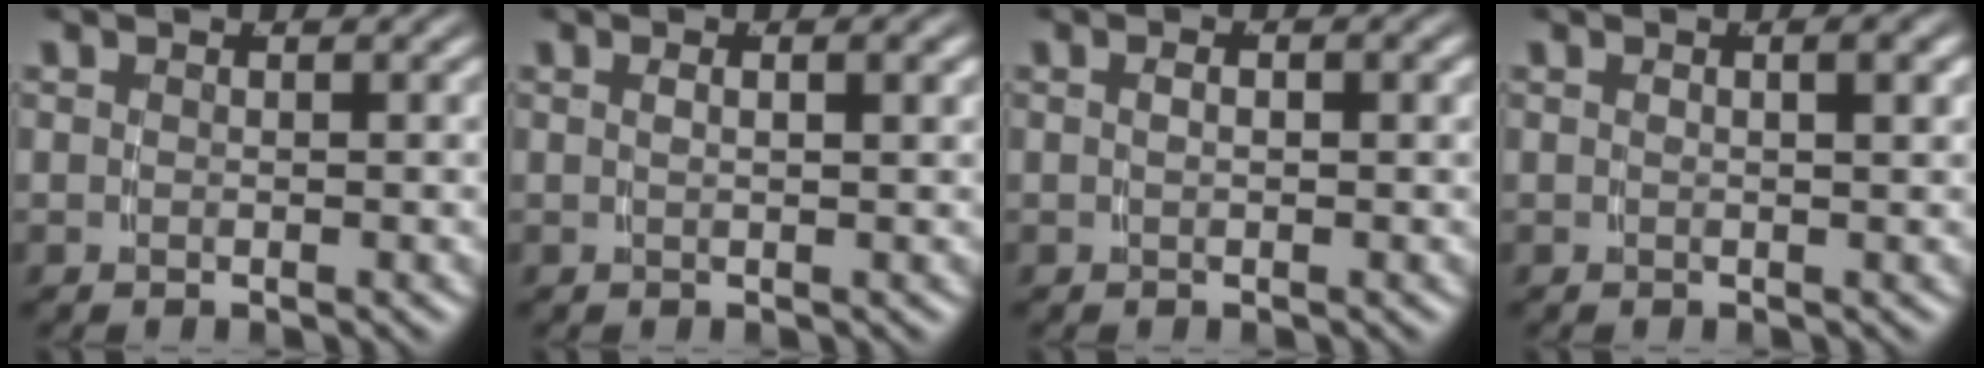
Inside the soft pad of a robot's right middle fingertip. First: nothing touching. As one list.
[{"total": 1.3, "force": [0.2, -0.6, 1.1], "torque": [-0.013, 0.002, 0.008]}, {"total": 0.9, "force": [-0.2, -0.3, 0.9], "torque": [-0.009, 0.000, 0.002]}, {"total": 1.2, "force": [0.2, -0.6, 1.0], "torque": [-0.012, 0.002, 0.009]}]